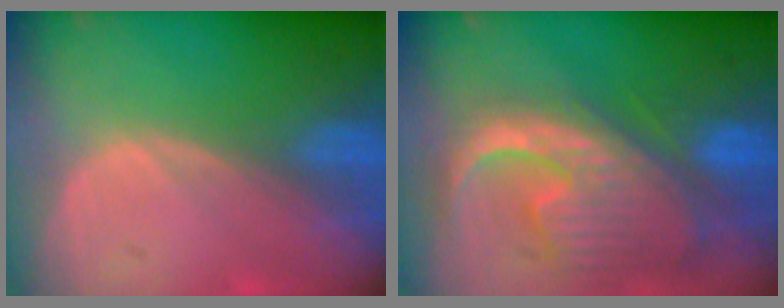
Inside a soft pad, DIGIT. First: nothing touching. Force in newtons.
{"total": 13.0, "press": 11.1, "slide": 6.7}